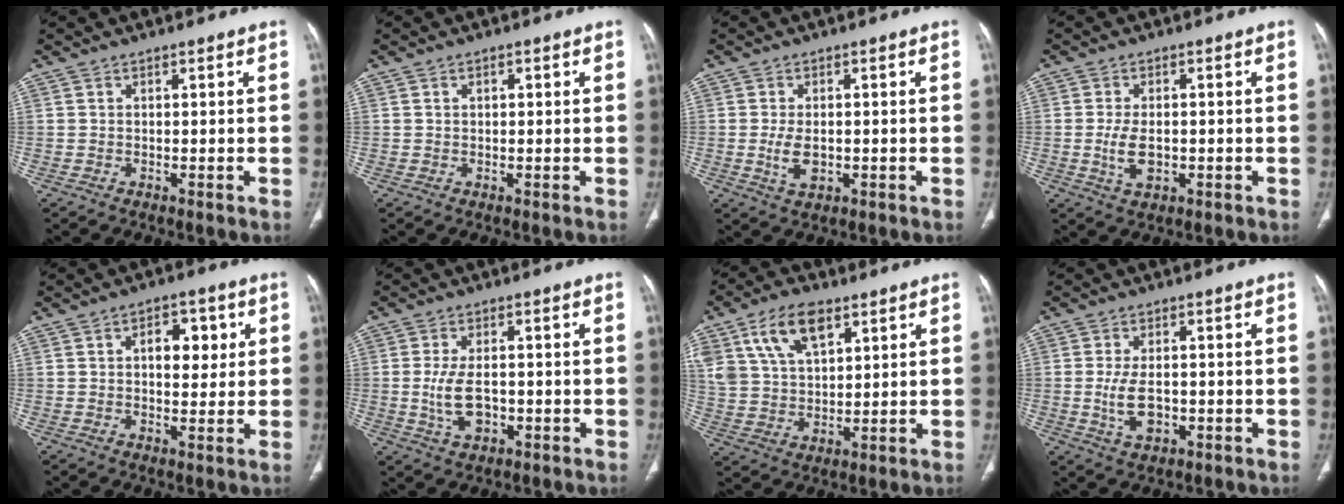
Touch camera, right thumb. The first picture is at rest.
{"total": 0.9, "force": [0.3, 0.6, 0.6], "torque": [-0.010, 0.002, 0.005]}
{"total": 4.6, "force": [-0.6, 2.6, 3.7], "torque": [-0.070, -0.004, -0.004]}
{"total": 5.2, "force": [-0.7, 2.9, 4.2], "torque": [-0.082, -0.002, -0.008]}
{"total": 7.1, "force": [1.8, 4.2, 5.5], "torque": [-0.049, -0.002, 0.025]}
{"total": 6.8, "force": [-1.0, 3.8, 5.5], "torque": [-0.106, 0.001, -0.011]}
{"total": 12.6, "force": [6.5, 6.9, 8.3], "torque": [-0.141, -0.016, 0.129]}
{"total": 6.2, "force": [-0.9, 3.5, 5.0], "torque": [-0.095, -0.001, -0.009]}